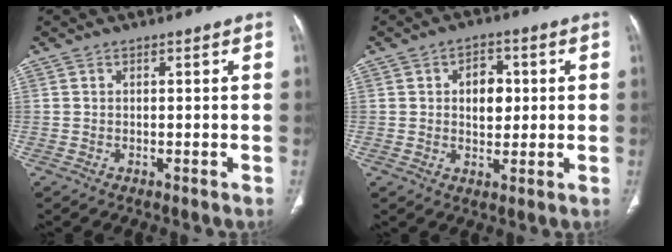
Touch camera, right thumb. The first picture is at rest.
{"total": 6.4, "force": [1.0, 4.4, 4.5], "torque": [-0.035, 0.001, 0.013]}